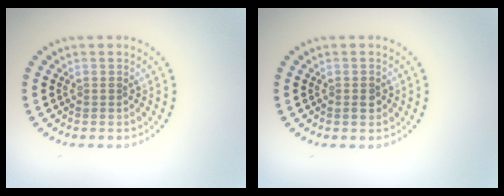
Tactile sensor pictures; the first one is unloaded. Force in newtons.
{"total": 1.1, "press": 1.1, "slide": 0.2}